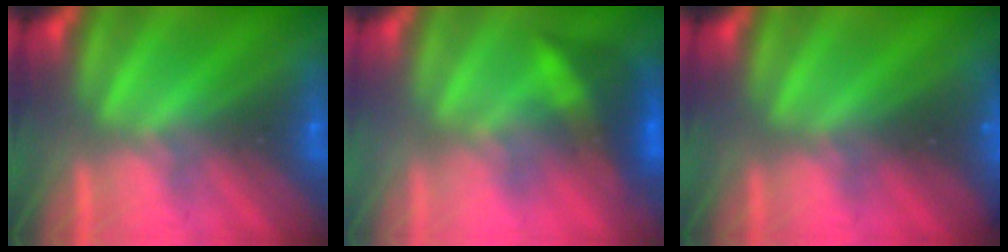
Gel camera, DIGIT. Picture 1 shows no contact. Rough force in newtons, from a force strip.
{"total": 3.2}
{"total": 3.7}